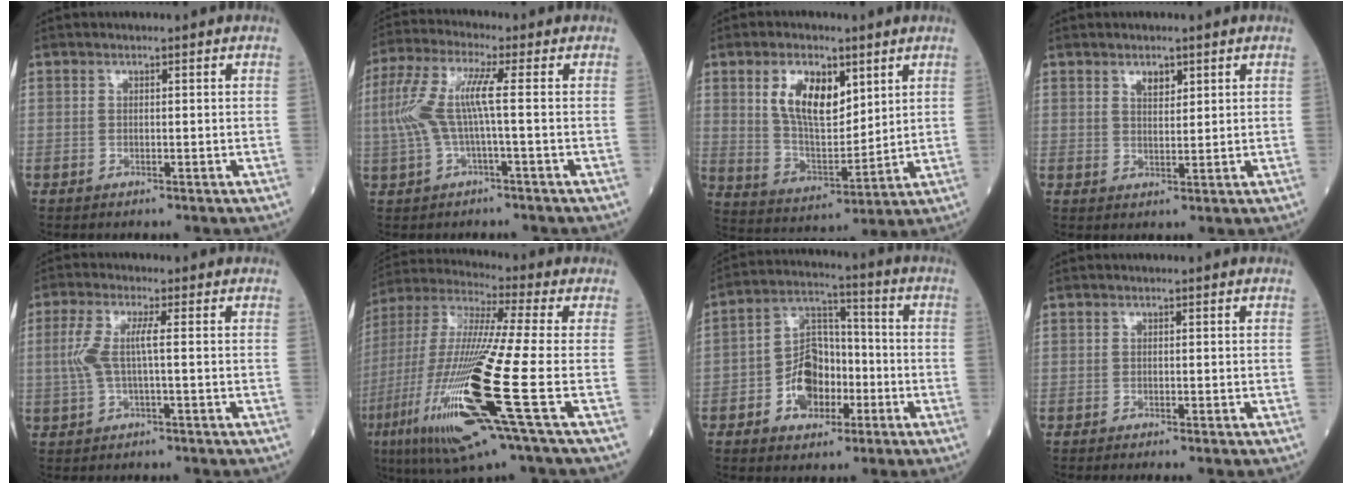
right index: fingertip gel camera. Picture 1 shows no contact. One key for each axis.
{"total": 7.7, "fx": -0.3, "fy": 0.9, "fz": 7.7, "tx": -0.181, "ty": 0.027, "tz": -0.008}
{"total": 10.6, "fx": 4.7, "fy": 4.8, "fz": 8.2, "tx": -0.157, "ty": 0.006, "tz": 0.095}
{"total": 2.3, "fx": 1.4, "fy": 1.1, "fz": 1.4, "tx": -0.023, "ty": 0.000, "tz": 0.027}
{"total": 4.5, "fx": -0.1, "fy": 0.6, "fz": 4.4, "tx": -0.110, "ty": 0.013, "tz": -0.002}
{"total": 22.2, "fx": -7.3, "fy": 0.3, "fz": 21.0, "tx": -0.458, "ty": -0.042, "tz": -0.143}
{"total": 9.5, "fx": -3.4, "fy": 6.4, "fz": 6.1, "tx": -0.123, "ty": 0.025, "tz": -0.058}
{"total": 1.0, "fx": -0.9, "fy": -0.2, "fz": 0.5, "tx": -0.006, "ty": 0.002, "tz": -0.013}